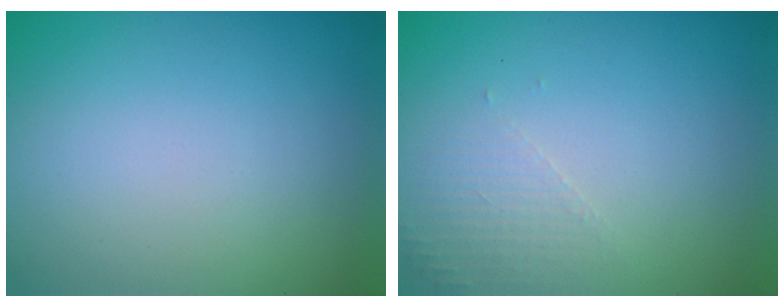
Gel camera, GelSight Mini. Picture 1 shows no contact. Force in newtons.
{"total": 1.6, "press": 1.6, "slide": 0.4}